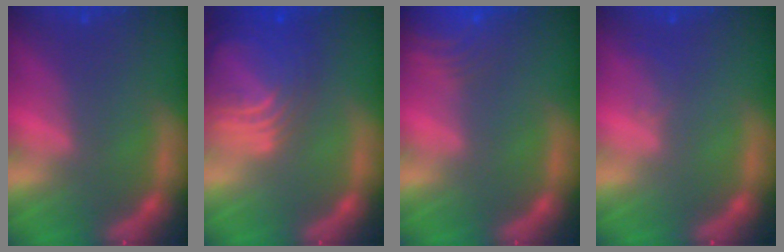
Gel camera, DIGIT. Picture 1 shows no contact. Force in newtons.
{"total": 10.0}
{"total": 7.0}
{"total": 1.0}